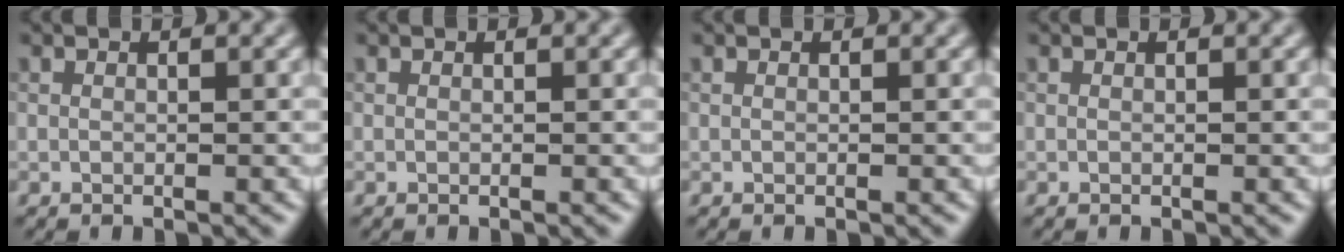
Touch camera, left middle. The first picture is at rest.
{"total": 0.0}
{"total": 0.0}
{"total": 0.0}